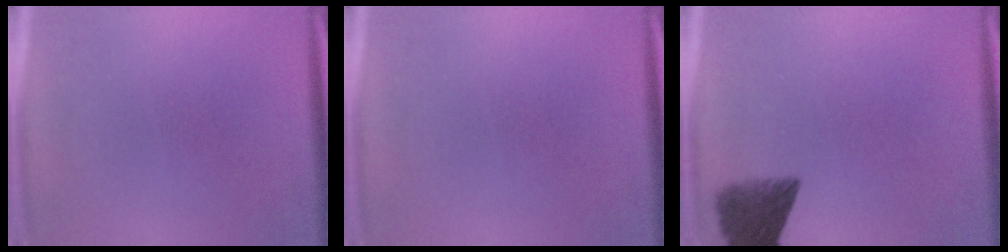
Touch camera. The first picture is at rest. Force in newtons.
{"total": 0.0}
{"total": 7.0}